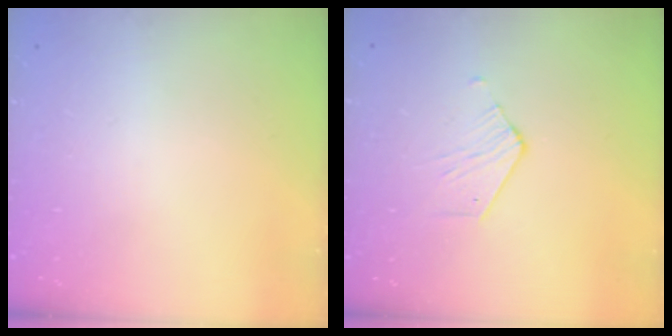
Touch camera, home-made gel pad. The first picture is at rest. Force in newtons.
{"total": 2.5, "press": 2.5, "slide": 0.2}